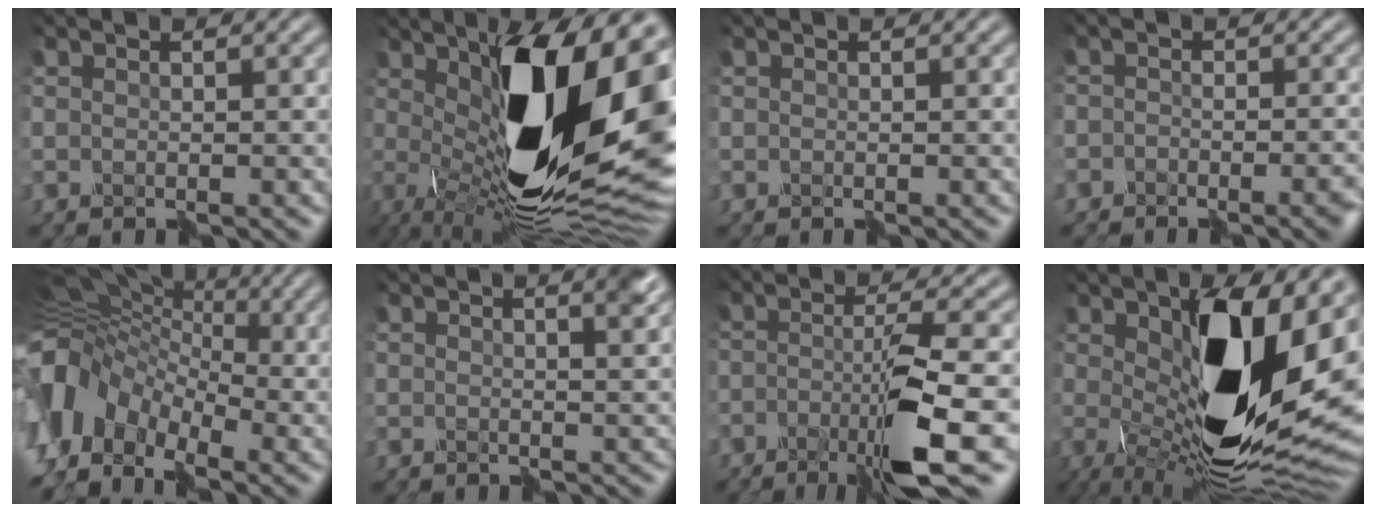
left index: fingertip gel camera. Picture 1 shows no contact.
{"total": 16.9, "force": [2.1, 7.5, 15.0], "torque": [-0.254, -0.013, 0.031]}
{"total": 0.0}
{"total": 3.1, "force": [-2.6, 1.2, 0.9], "torque": [-0.003, 0.003, -0.041]}
{"total": 8.5, "force": [-2.4, 6.8, 4.4], "torque": [-0.104, 0.018, -0.066]}
{"total": 3.8, "force": [1.8, 1.6, 3.0], "torque": [-0.003, 0.017, 0.011]}
{"total": 7.9, "force": [-4.0, 1.0, 6.7], "torque": [-0.118, 0.007, -0.080]}
{"total": 15.9, "force": [0.8, 7.9, 13.8], "torque": [-0.241, -0.019, 0.016]}